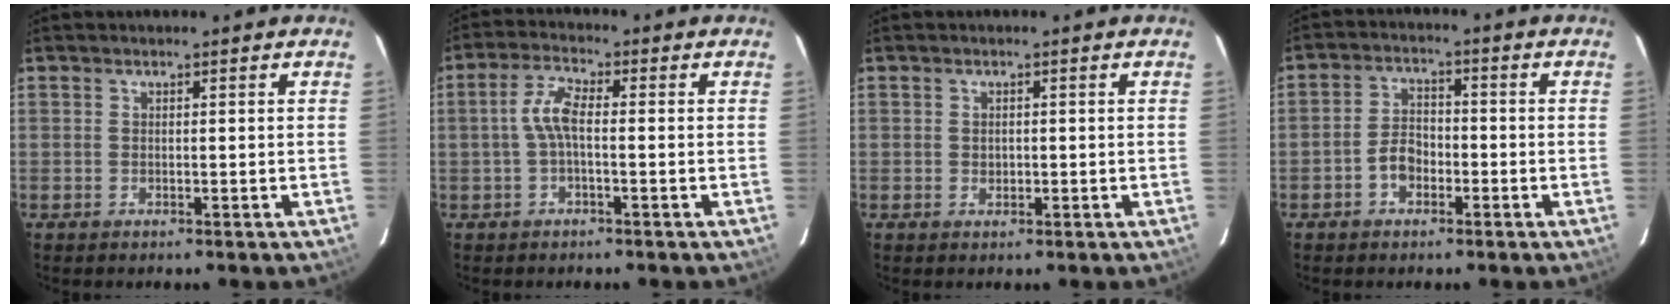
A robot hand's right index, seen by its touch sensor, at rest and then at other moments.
{"total": 4.5, "force": [-0.8, 1.3, 4.2], "torque": [-0.094, 0.015, -0.019]}
{"total": 0.9, "force": [0.0, 0.9, 0.3], "torque": [-0.003, 0.002, 0.001]}
{"total": 4.7, "force": [-2.2, 3.2, 2.7], "torque": [-0.055, 0.013, -0.038]}